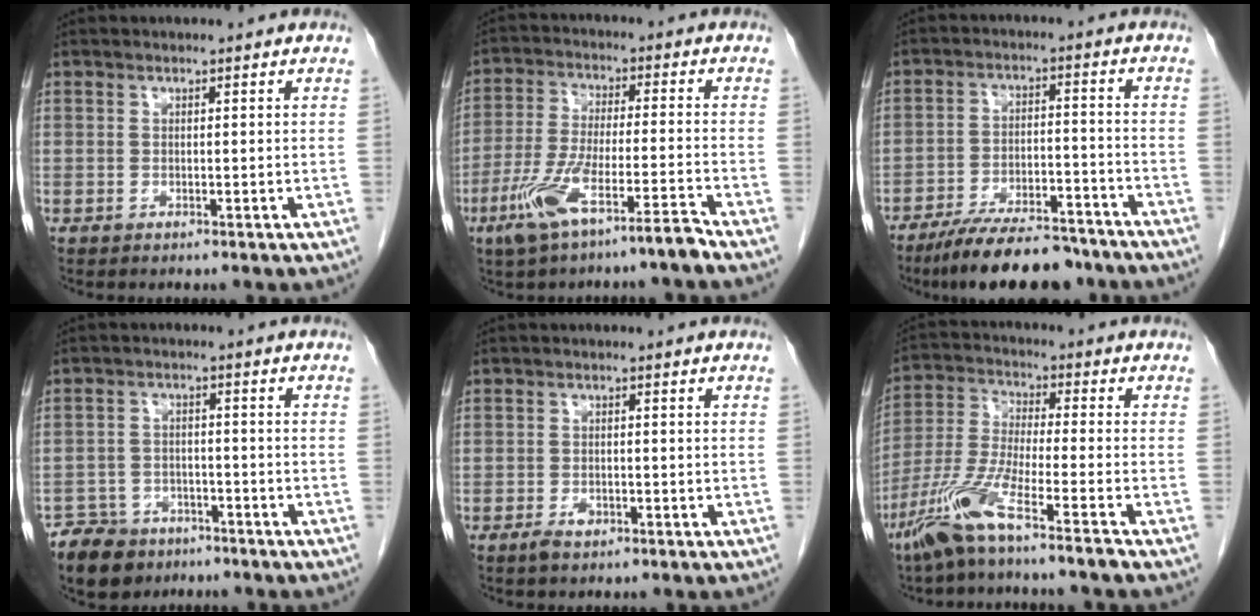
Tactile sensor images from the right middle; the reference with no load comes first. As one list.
[{"total": 9.7, "force": [-6.4, 0.4, 7.3], "torque": [-0.149, -0.009, -0.120]}, {"total": 14.6, "force": [-12.2, 3.8, 7.0], "torque": [-0.109, 0.004, -0.191]}, {"total": 7.0, "force": [-5.3, 4.4, 1.5], "torque": [-0.034, 0.005, -0.089]}, {"total": 1.9, "force": [-1.1, 0.9, 1.2], "torque": [-0.023, 0.001, -0.016]}, {"total": 10.1, "force": [-6.9, -0.6, 7.3], "torque": [-0.160, -0.026, -0.140]}]